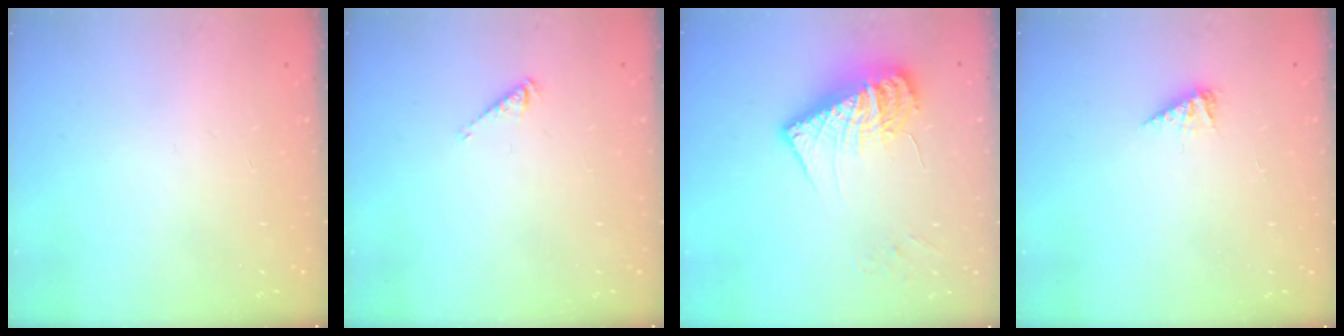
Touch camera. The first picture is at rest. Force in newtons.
{"total": 3.4, "press": 3.4, "slide": 0.3}
{"total": 14.9, "press": 14.9, "slide": 1.4}
{"total": 2.5, "press": 2.5, "slide": 0.4}